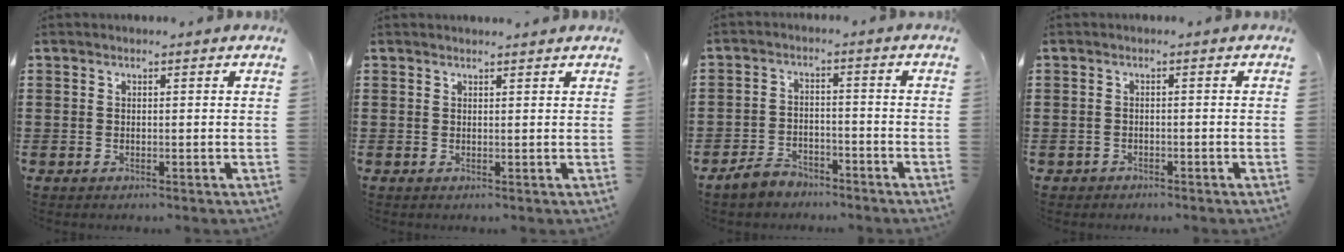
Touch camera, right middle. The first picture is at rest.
{"total": 0.8, "force": [0.8, -0.1, 0.1], "torque": [-0.002, -0.004, 0.016]}
{"total": 4.0, "force": [-3.7, 1.5, 0.2], "torque": [-0.017, 0.005, -0.078]}
{"total": 1.4, "force": [-1.2, 0.8, -0.2], "torque": [-0.003, -0.001, -0.026]}